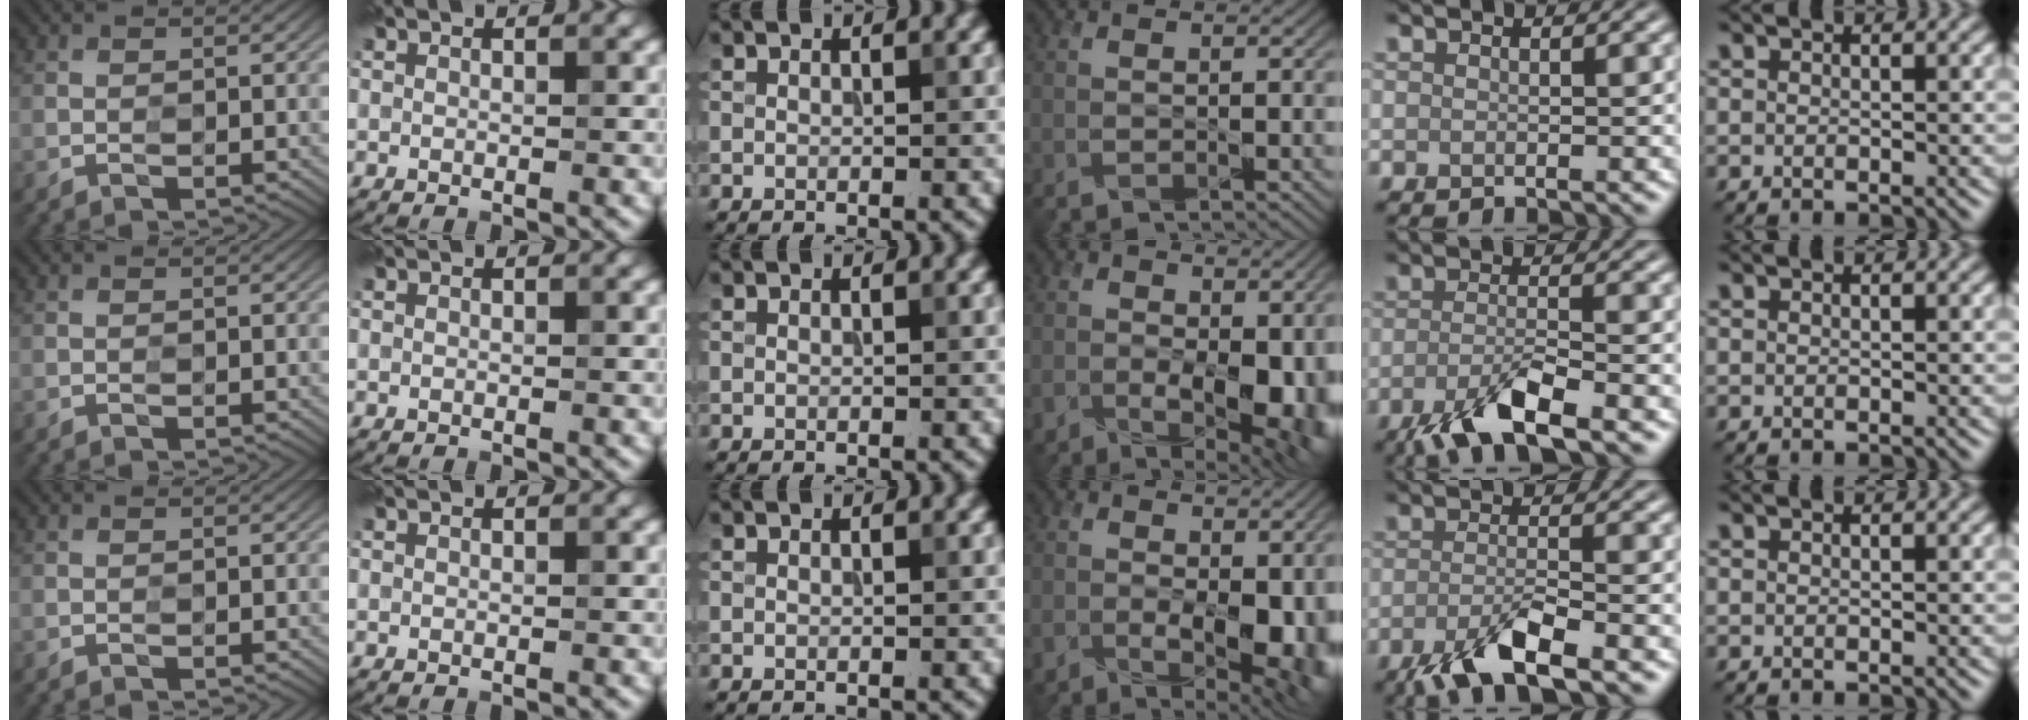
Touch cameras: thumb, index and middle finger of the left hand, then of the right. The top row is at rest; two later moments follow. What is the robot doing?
{"motion": "press", "object": "stopwatch"}